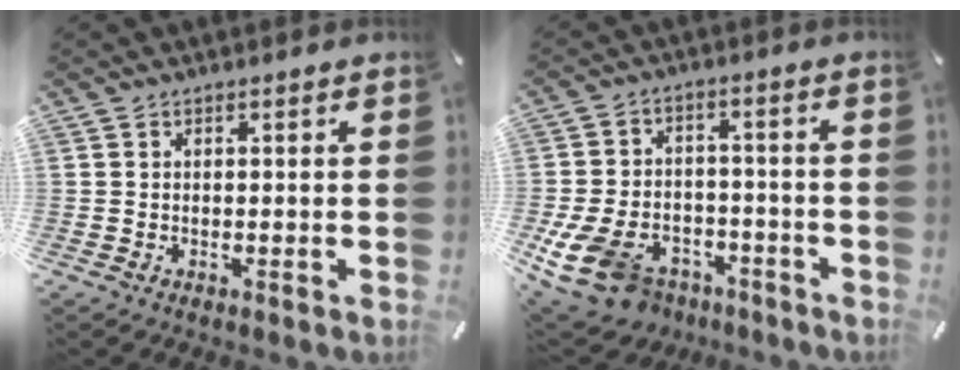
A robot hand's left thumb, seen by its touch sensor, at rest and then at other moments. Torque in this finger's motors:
{"motor_torque": [0.05, 1.39, 0.67, -0.09, 0.41]}